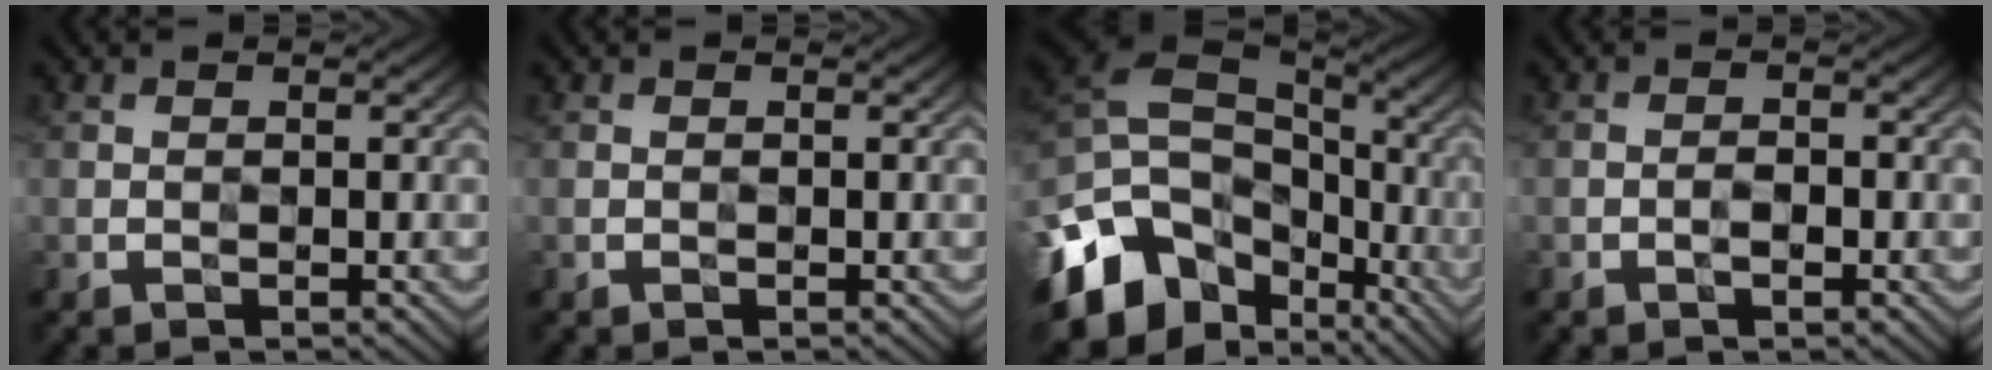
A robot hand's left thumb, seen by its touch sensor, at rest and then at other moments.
{"total": 0.0}
{"total": 16.5, "force": [-6.3, 11.5, 10.0], "torque": [-0.259, -0.028, -0.075]}
{"total": 0.9, "force": [-0.6, 0.0, 0.6], "torque": [-0.011, 0.006, -0.012]}